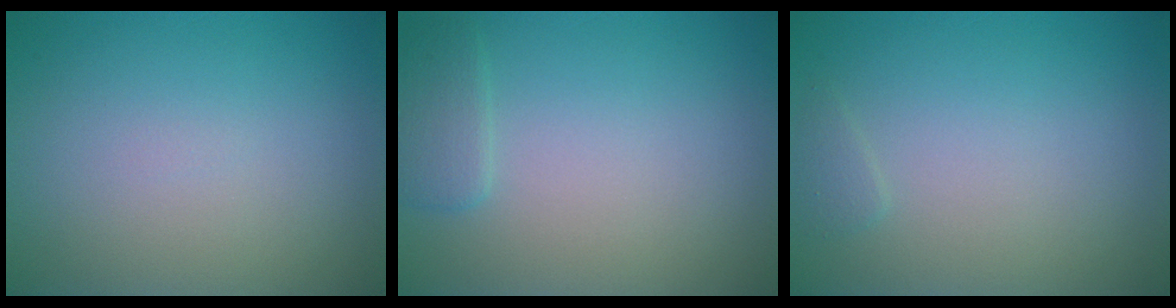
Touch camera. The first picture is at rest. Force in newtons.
{"total": 1.6, "press": 1.6, "slide": 0.1}
{"total": 0.7, "press": 0.7, "slide": 0.1}